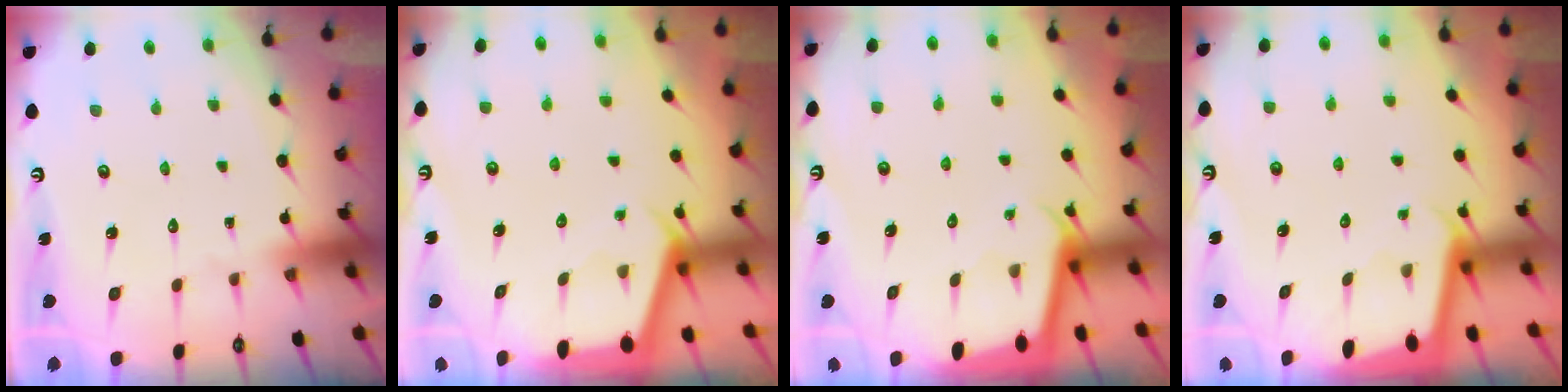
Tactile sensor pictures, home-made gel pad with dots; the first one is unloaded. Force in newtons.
{"total": 2.4, "press": 2.4, "slide": 0.3}
{"total": 2.2, "press": 2.2, "slide": 0.1}
{"total": 1.9, "press": 1.9, "slide": 0.1}